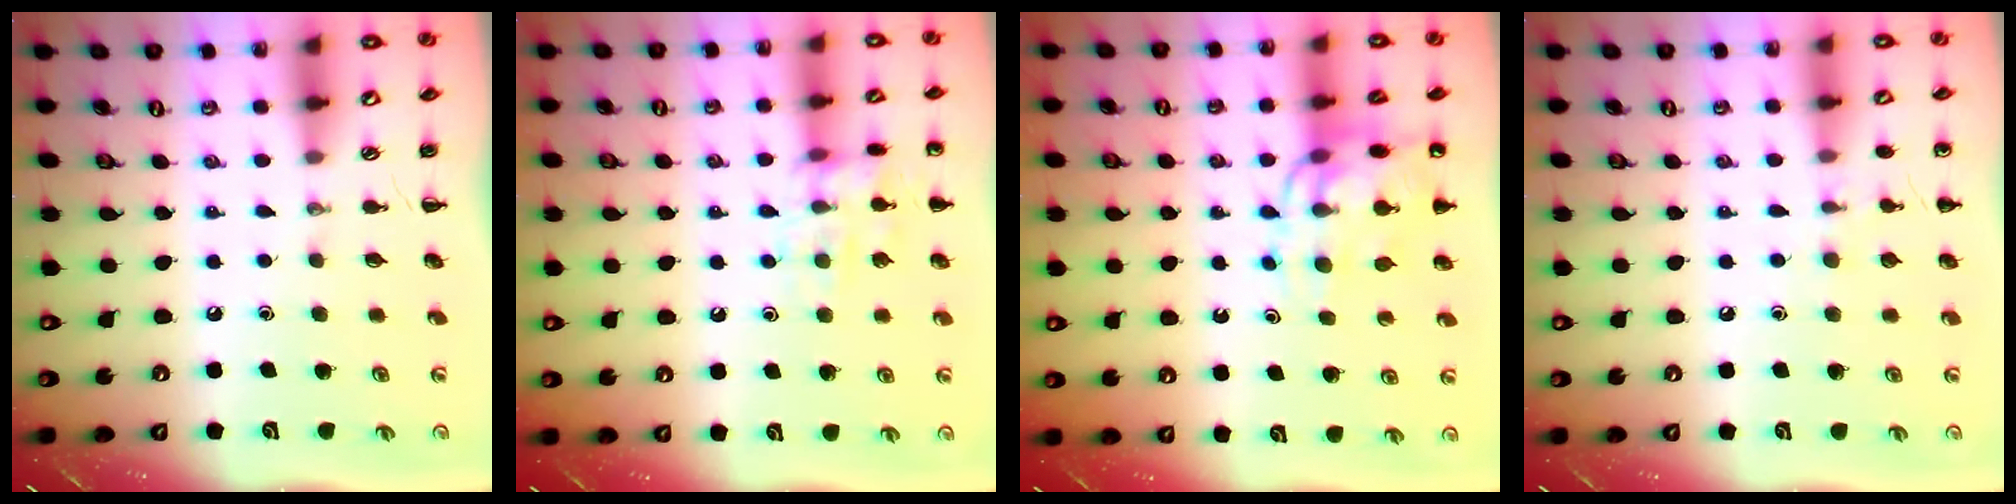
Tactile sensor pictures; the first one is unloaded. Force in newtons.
{"total": 11.3, "press": 11.2, "slide": 1.0}
{"total": 12.6, "press": 12.2, "slide": 3.2}
{"total": 6.1, "press": 5.9, "slide": 1.8}